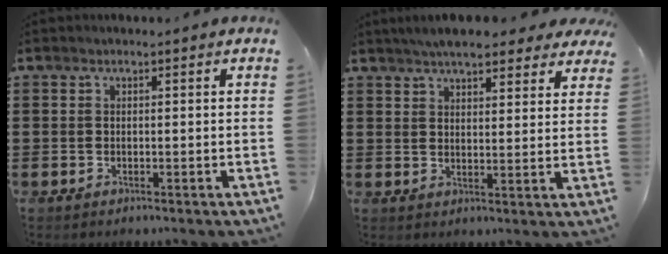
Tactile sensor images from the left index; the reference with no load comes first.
{"total": 6.0, "force": [5.4, 1.1, 2.5], "torque": [-0.056, -0.007, 0.098]}